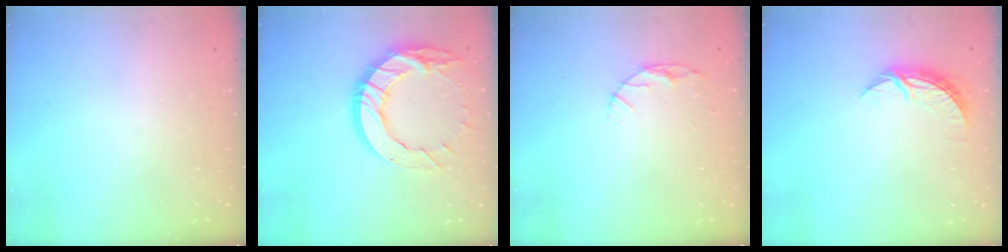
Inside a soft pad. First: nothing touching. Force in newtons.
{"total": 15.9, "press": 15.9, "slide": 1.3}
{"total": 5.1, "press": 5.1, "slide": 0.5}
{"total": 6.7, "press": 6.7, "slide": 0.4}